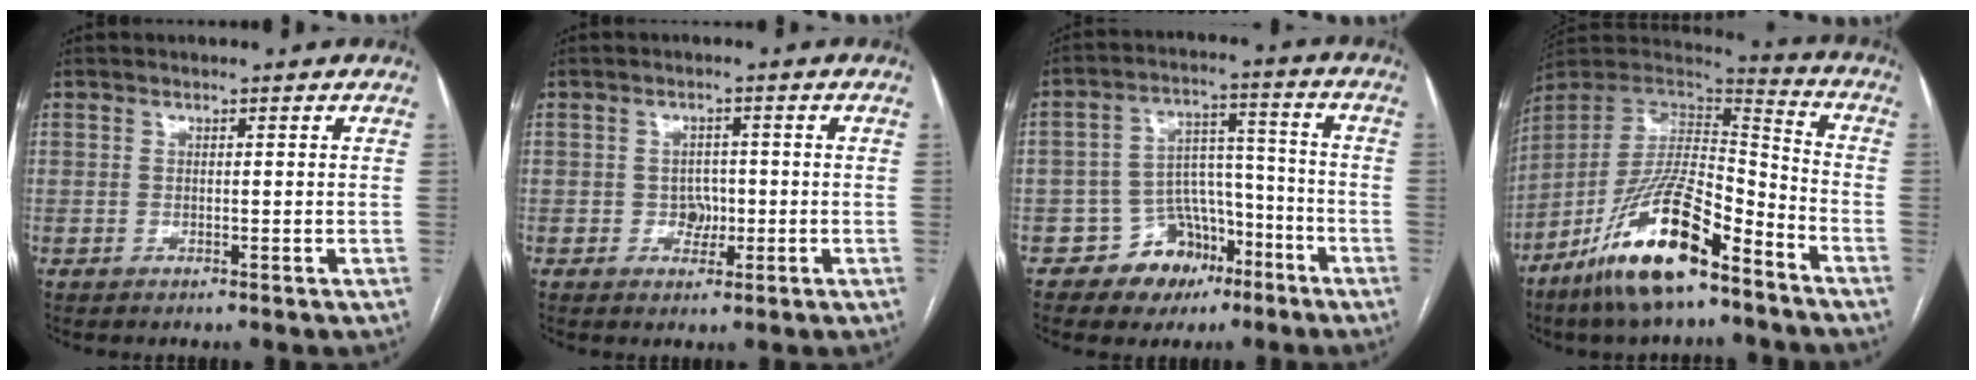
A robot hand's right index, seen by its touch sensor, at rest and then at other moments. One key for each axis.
{"total": 2.7, "fx": -0.5, "fy": 2.3, "fz": 1.5, "tx": -0.014, "ty": 0.005, "tz": -0.004}
{"total": 9.1, "fx": -5.4, "fy": 6.8, "fz": 2.7, "tx": -0.030, "ty": 0.036, "tz": -0.078}
{"total": 18.5, "fx": -11.9, "fy": 4.8, "fz": 13.3, "tx": -0.261, "ty": -0.006, "tz": -0.219}